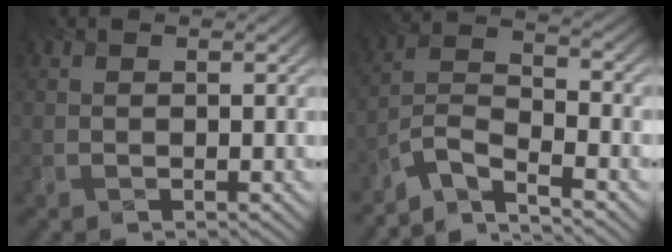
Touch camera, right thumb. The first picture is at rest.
{"total": 6.1, "force": [-5.9, 0.2, 1.4], "torque": [-0.023, -0.002, -0.131]}